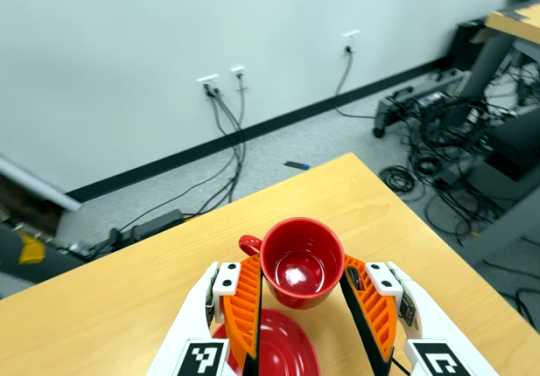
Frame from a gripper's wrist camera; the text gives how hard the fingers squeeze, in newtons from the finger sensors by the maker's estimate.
{"total": 0.9, "left": 1.7, "right": 0.0}